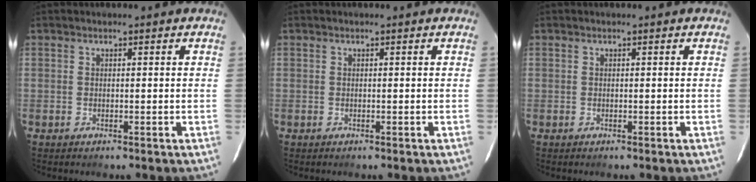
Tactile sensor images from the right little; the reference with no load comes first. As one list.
[{"total": 0.0}, {"total": 0.0}]